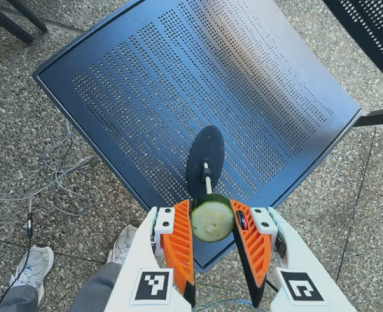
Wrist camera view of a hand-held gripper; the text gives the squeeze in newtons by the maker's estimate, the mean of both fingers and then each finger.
{"total": 9.2, "left": 8.6, "right": 9.7}